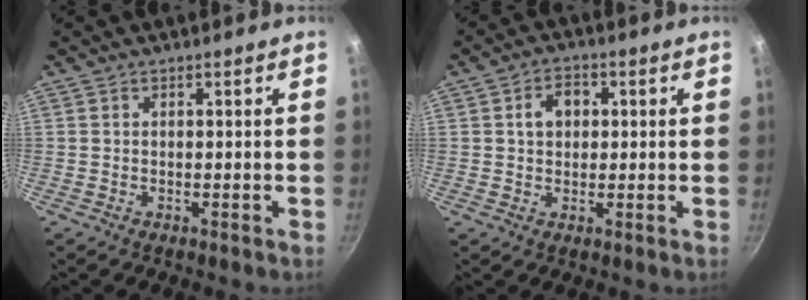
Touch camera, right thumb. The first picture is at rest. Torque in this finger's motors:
{"motor_torque": [0.27, 0.19, 0.55, 0.08, 0.00]}